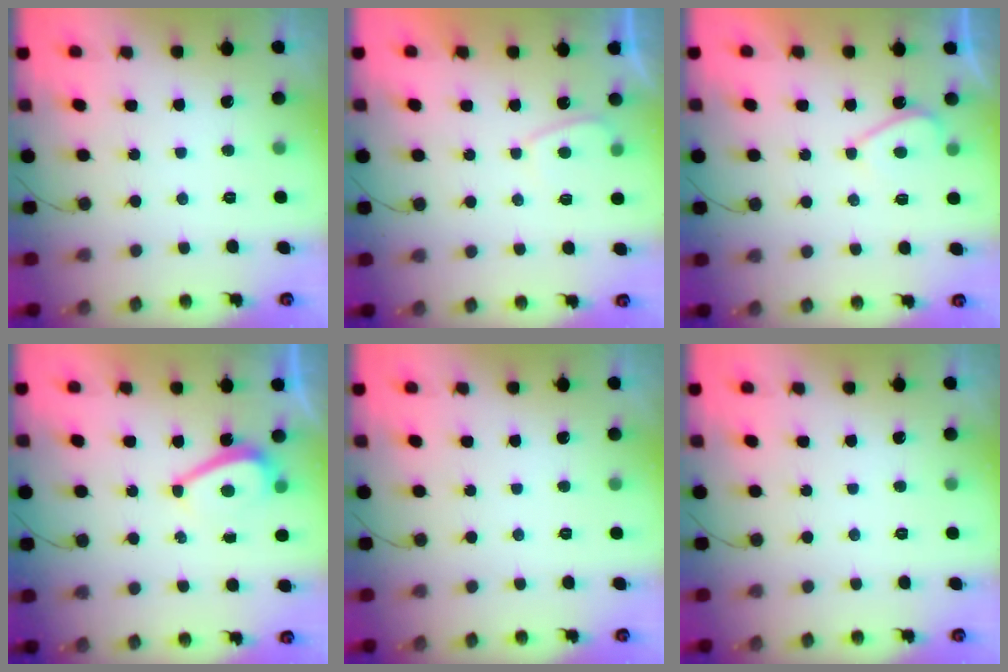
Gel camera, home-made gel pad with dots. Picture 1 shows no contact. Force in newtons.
{"total": 2.0, "press": 2.0, "slide": 0.6}
{"total": 3.3, "press": 3.2, "slide": 0.5}
{"total": 5.5, "press": 5.0, "slide": 2.5}
{"total": 0.0}
{"total": 0.0}